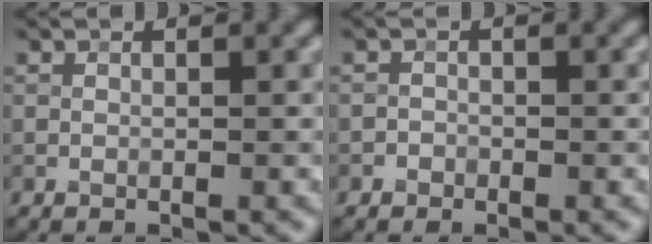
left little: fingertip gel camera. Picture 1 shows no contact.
{"total": 0.9, "force": [-0.5, 0.7, -0.1], "torque": [0.012, 0.002, -0.010]}